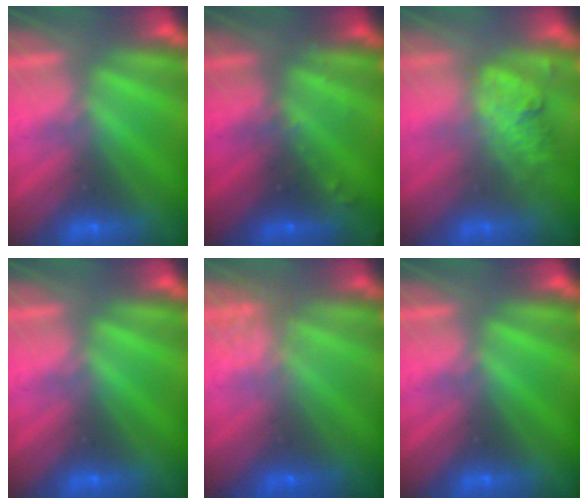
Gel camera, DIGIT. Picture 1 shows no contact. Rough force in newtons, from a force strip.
{"total": 2.9}
{"total": 2.3}
{"total": 0.0}
{"total": 1.8}
{"total": 0.0}